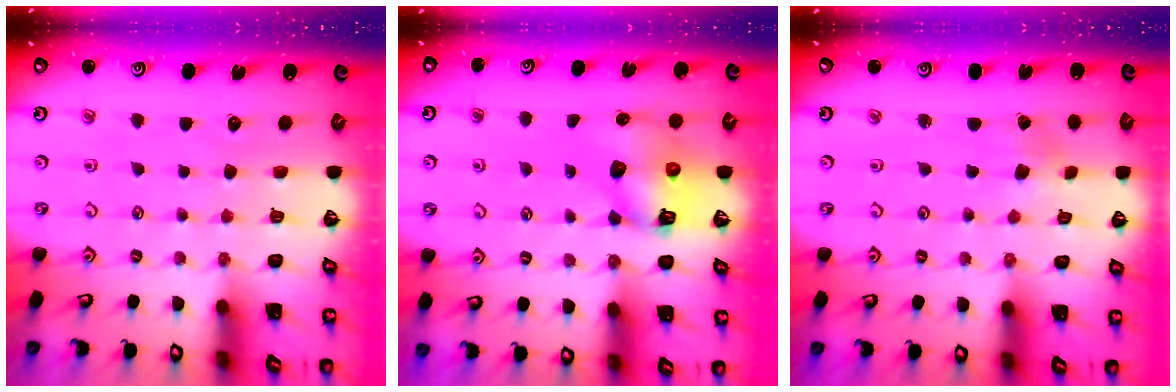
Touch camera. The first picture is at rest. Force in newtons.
{"total": 8.0, "press": 7.9, "slide": 1.4}
{"total": 3.2, "press": 3.2, "slide": 0.5}